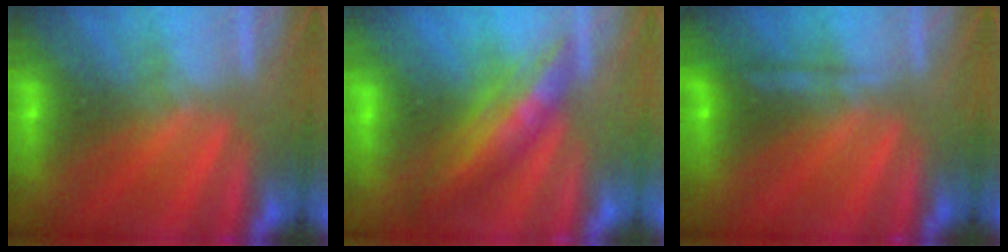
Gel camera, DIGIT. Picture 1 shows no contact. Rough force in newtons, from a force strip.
{"total": 3.3}
{"total": 2.2}